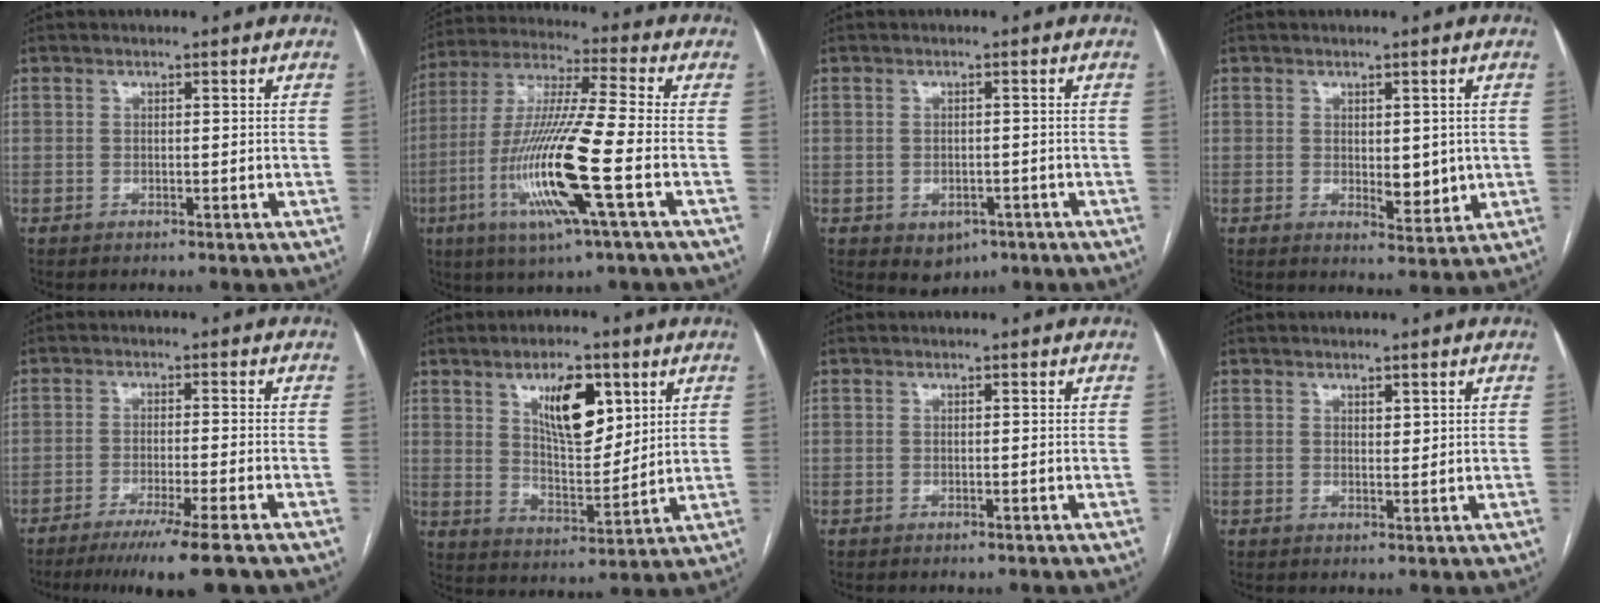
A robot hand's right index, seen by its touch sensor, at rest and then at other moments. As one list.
[{"total": 16.8, "force": [-5.2, -0.1, 16.0], "torque": [-0.333, -0.016, -0.100]}, {"total": 3.5, "force": [-1.6, 2.6, 1.6], "torque": [-0.017, 0.000, -0.007]}, {"total": 4.5, "force": [0.1, 2.2, 4.0], "torque": [-0.056, -0.010, 0.012]}, {"total": 10.2, "force": [-7.5, -1.1, 6.7], "torque": [-0.093, -0.026, -0.114]}, {"total": 10.7, "force": [4.8, 4.1, 8.6], "torque": [-0.146, 0.003, 0.091]}, {"total": 0.0}, {"total": 1.2, "force": [0.8, 0.5, 0.8], "torque": [-0.012, -0.004, 0.015]}]